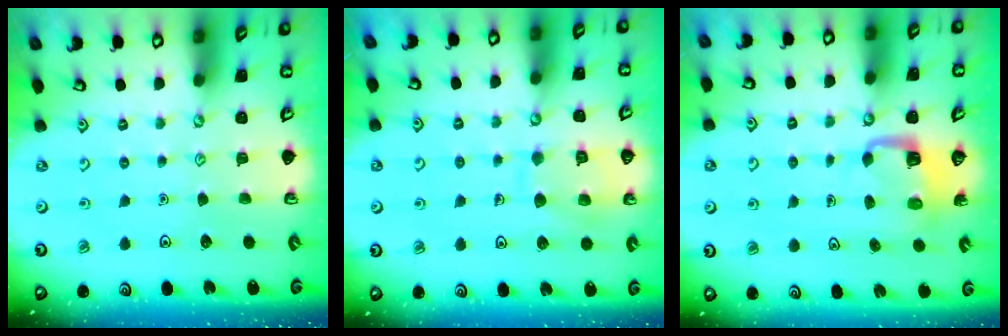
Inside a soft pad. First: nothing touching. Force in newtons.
{"total": 9.9, "press": 9.9, "slide": 0.9}
{"total": 3.3, "press": 3.3, "slide": 0.1}